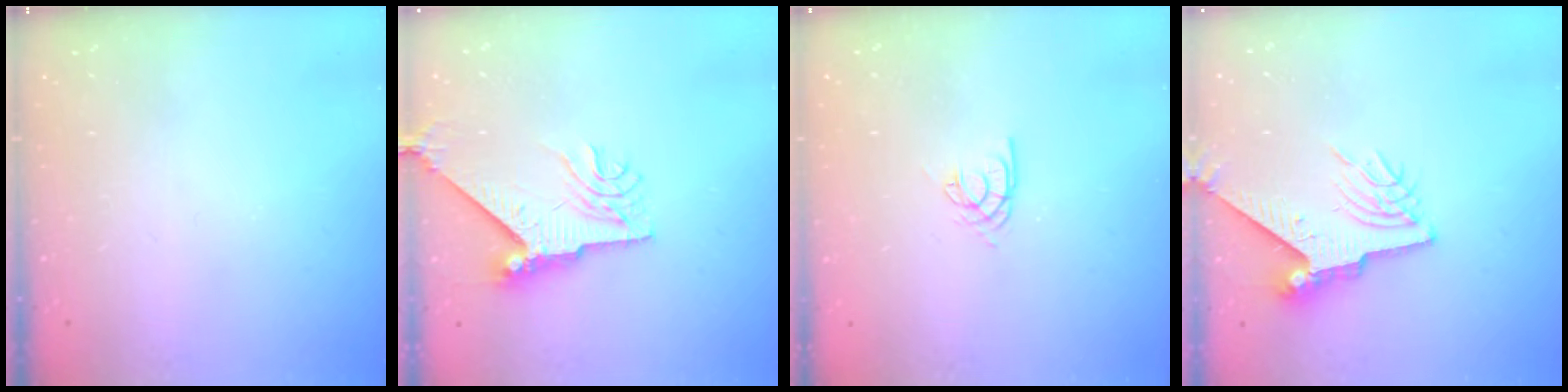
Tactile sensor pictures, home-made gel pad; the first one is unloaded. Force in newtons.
{"total": 10.3, "press": 10.2, "slide": 1.3}
{"total": 4.5, "press": 4.5, "slide": 0.3}
{"total": 9.2, "press": 9.1, "slide": 1.1}